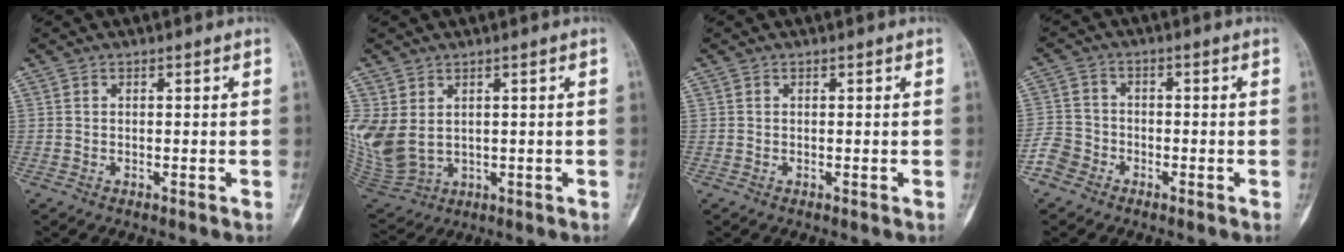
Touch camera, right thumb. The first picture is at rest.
{"total": 11.0, "force": [1.9, 8.0, 7.3], "torque": [-0.173, -0.011, 0.062]}
{"total": 0.0}
{"total": 4.7, "force": [-2.8, 3.6, 1.1], "torque": [-0.011, 0.016, -0.062]}